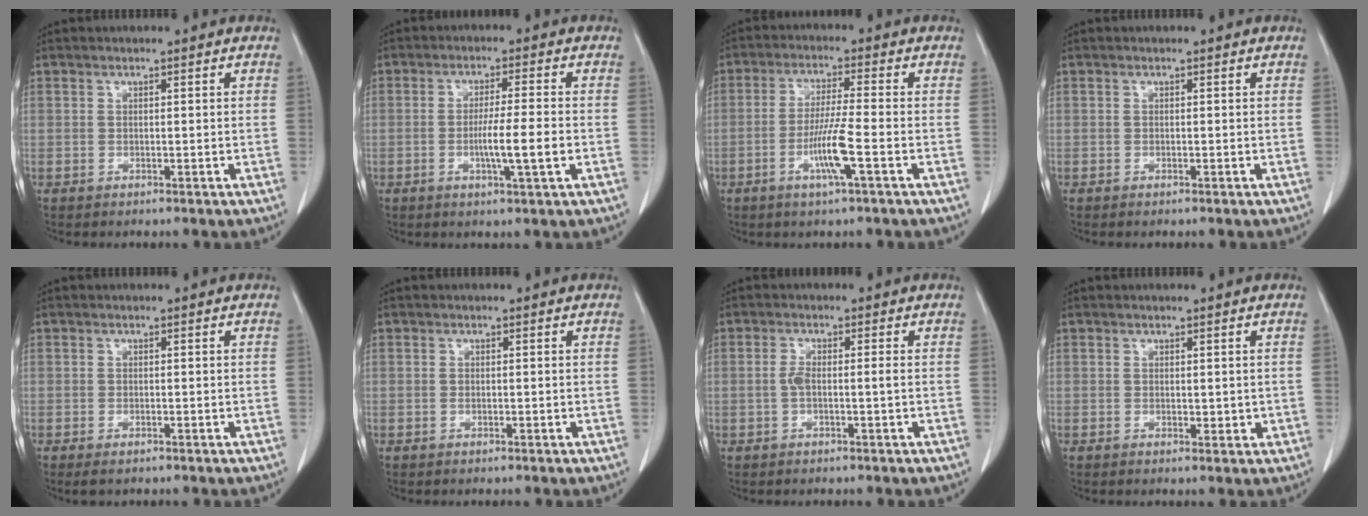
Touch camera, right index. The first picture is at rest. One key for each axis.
{"total": 6.3, "fx": -1.5, "fy": -0.3, "fz": 6.1, "tx": -0.104, "ty": -0.009, "tz": -0.025}
{"total": 6.7, "fx": -2.4, "fy": -0.5, "fz": 6.3, "tx": -0.121, "ty": -0.007, "tz": -0.045}
{"total": 0.0}
{"total": 1.3, "fx": -0.8, "fy": 0.4, "fz": 0.9, "tx": -0.022, "ty": -0.005, "tz": -0.007}
{"total": 0.0}
{"total": 2.1, "fx": -0.3, "fy": 0.3, "fz": 2.1, "tx": -0.043, "ty": 0.005, "tz": -0.003}
{"total": 1.2, "fx": 0.2, "fy": 0.8, "fz": 0.9, "tx": -0.010, "ty": -0.001, "tz": 0.007}